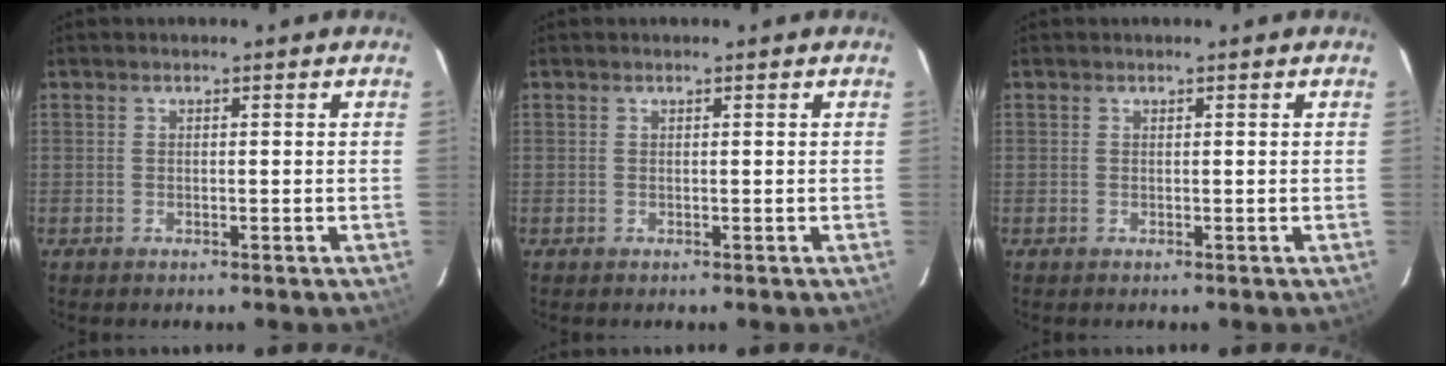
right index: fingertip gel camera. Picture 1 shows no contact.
{"total": 0.0}
{"total": 0.0}